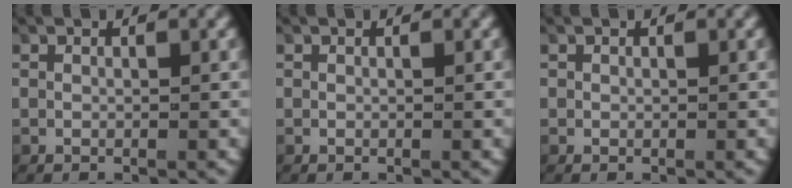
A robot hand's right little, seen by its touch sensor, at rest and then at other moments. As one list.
[{"total": 0.0}, {"total": 0.0}]